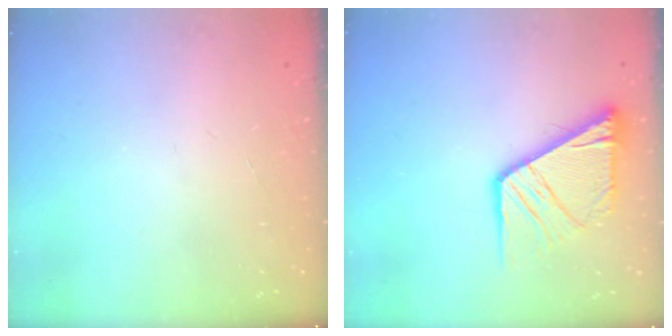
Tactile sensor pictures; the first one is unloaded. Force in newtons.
{"total": 14.0, "press": 13.9, "slide": 1.5}